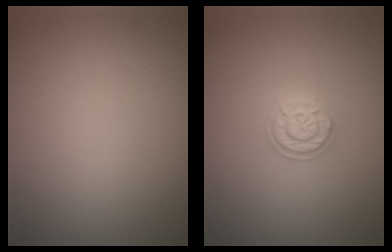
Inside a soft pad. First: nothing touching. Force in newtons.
{"total": 2.0, "press": 1.9, "slide": 0.3}